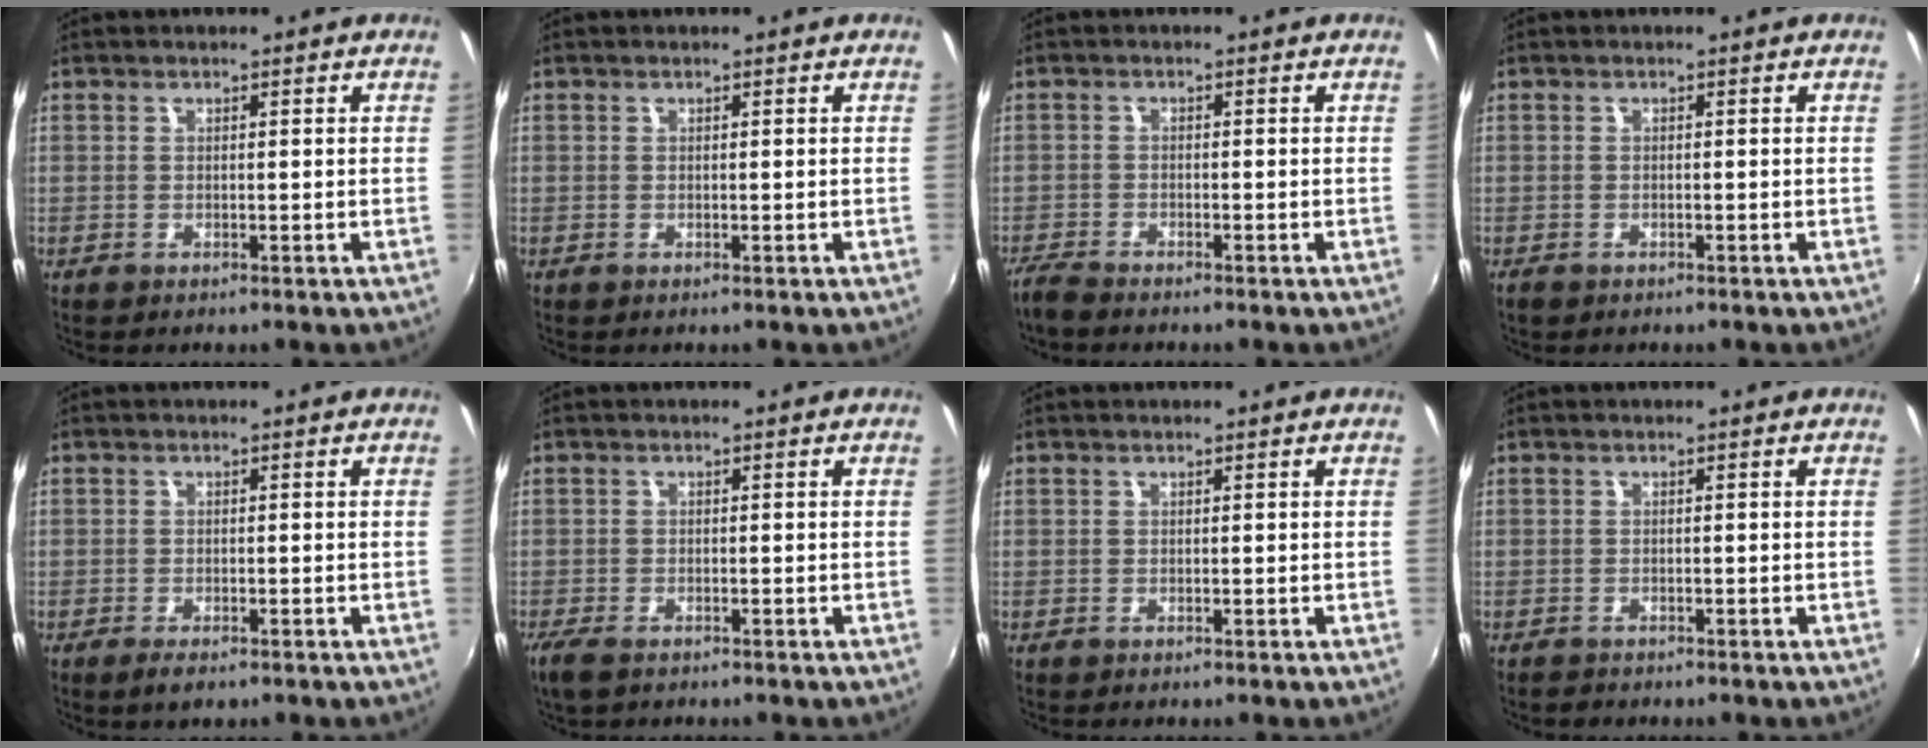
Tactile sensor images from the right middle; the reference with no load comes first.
{"total": 0.0}
{"total": 3.4, "force": [-3.2, 0.5, 1.0], "torque": [-0.035, -0.014, -0.066]}
{"total": 1.4, "force": [-1.1, 0.7, 0.5], "torque": [-0.014, -0.004, -0.018]}
{"total": 2.7, "force": [-1.8, 1.1, 1.7], "torque": [-0.038, -0.009, -0.032]}
{"total": 3.9, "force": [-2.9, 1.5, 2.2], "torque": [-0.054, -0.015, -0.056]}
{"total": 0.0}
{"total": 1.4, "force": [-1.2, 0.5, 0.2], "torque": [-0.007, -0.003, -0.020]}